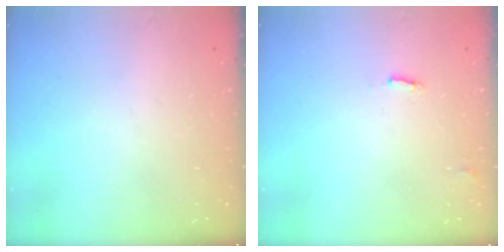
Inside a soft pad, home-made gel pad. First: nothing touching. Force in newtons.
{"total": 5.2, "press": 5.2, "slide": 0.4}